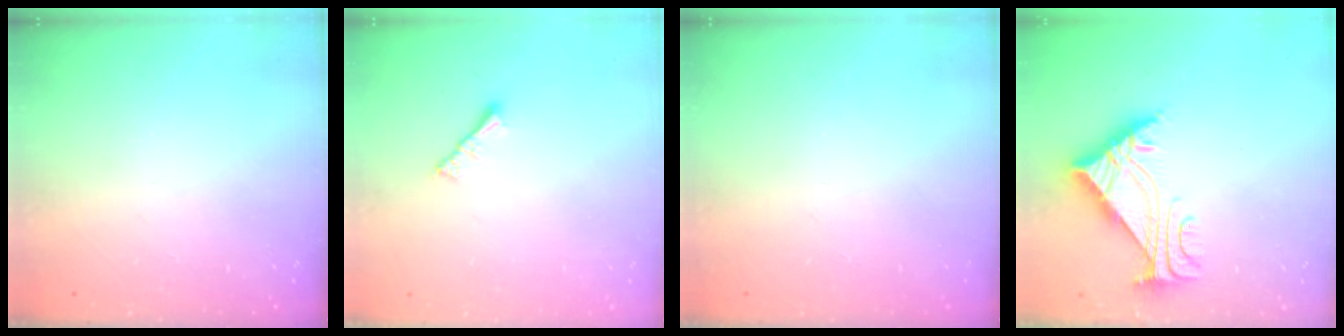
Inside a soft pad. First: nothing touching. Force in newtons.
{"total": 2.5, "press": 2.4, "slide": 0.5}
{"total": 0.0}
{"total": 7.5, "press": 7.5, "slide": 0.4}